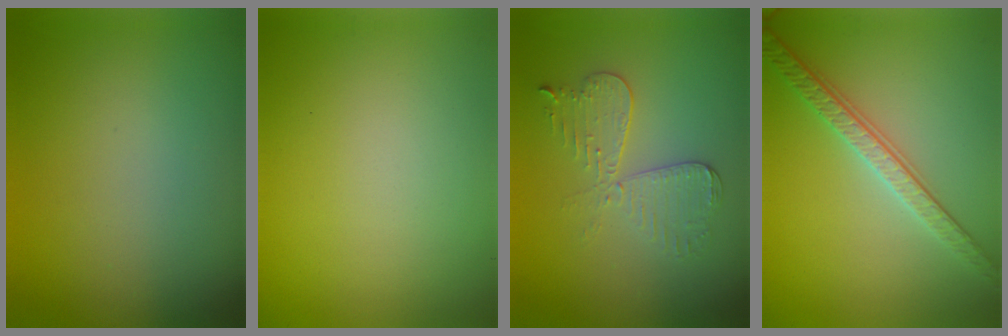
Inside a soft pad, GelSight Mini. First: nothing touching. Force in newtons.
{"total": 0.0}
{"total": 3.5, "press": 3.1, "slide": 1.7}
{"total": 3.4, "press": 3.0, "slide": 1.6}